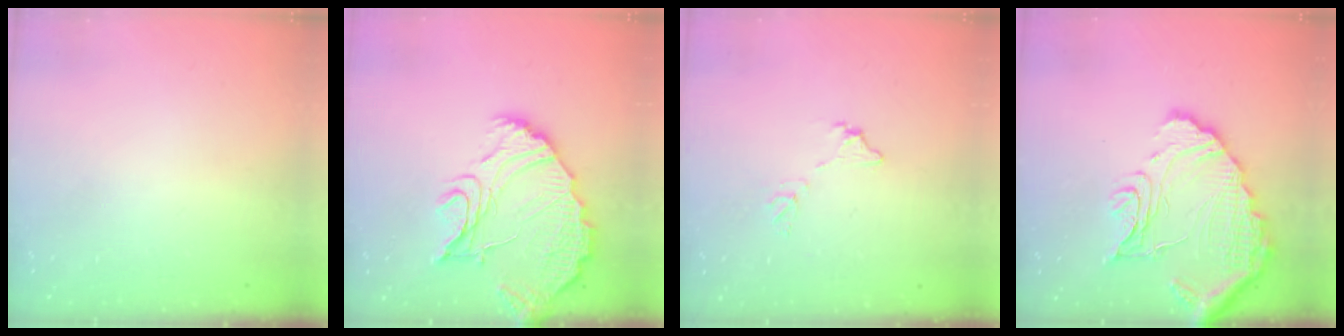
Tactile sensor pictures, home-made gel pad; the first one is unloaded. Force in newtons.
{"total": 15.9, "press": 15.8, "slide": 1.5}
{"total": 6.6, "press": 6.6, "slide": 0.4}
{"total": 16.8, "press": 16.7, "slide": 1.6}